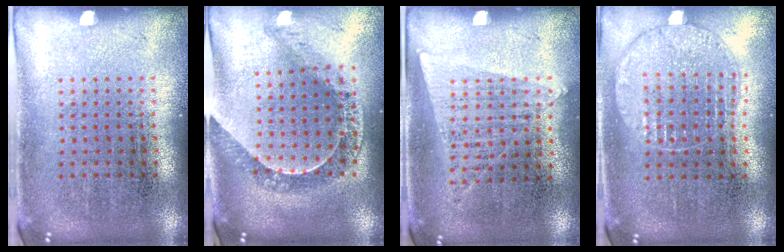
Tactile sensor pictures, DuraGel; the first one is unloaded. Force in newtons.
{"total": 1.0, "press": 1.0, "slide": 0.3}
{"total": 1.3, "press": 1.1, "slide": 0.6}
{"total": 1.0, "press": 1.0, "slide": 0.1}